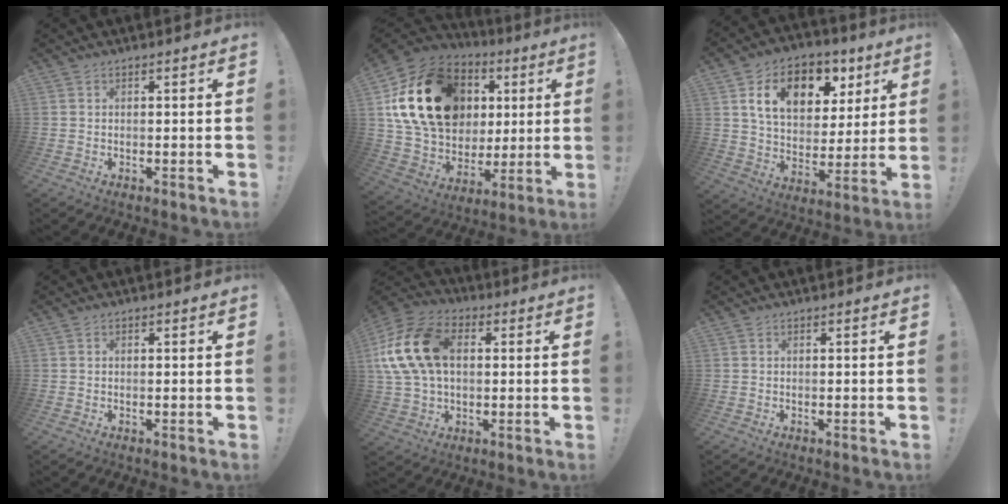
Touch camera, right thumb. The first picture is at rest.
{"total": 24.7, "force": [7.7, 18.3, 14.7], "torque": [-0.258, -0.021, 0.178]}
{"total": 16.3, "force": [7.7, 10.8, 9.5], "torque": [-0.141, -0.033, 0.138]}
{"total": 0.0}
{"total": 19.8, "force": [3.3, 13.8, 13.9], "torque": [-0.251, 0.014, 0.068]}
{"total": 0.0}